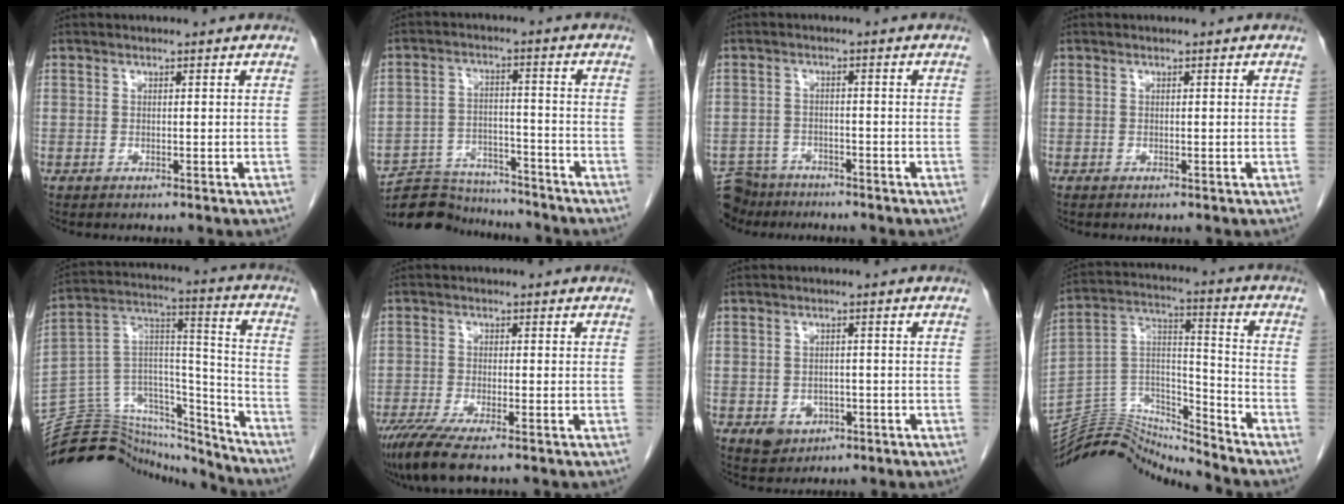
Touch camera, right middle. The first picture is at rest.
{"total": 11.8, "force": [-11.4, 2.6, 1.5], "torque": [-0.018, 0.018, -0.179]}
{"total": 6.5, "force": [-5.7, 3.2, 0.1], "torque": [-0.003, 0.003, -0.096]}
{"total": 0.0}
{"total": 25.9, "force": [-24.5, 6.4, 5.7], "torque": [-0.127, 0.044, -0.380]}
{"total": 7.0, "force": [-5.2, 0.6, 4.7], "torque": [-0.083, -0.019, -0.092]}
{"total": 3.7, "force": [-1.5, 3.0, 1.5], "torque": [-0.019, 0.003, -0.013]}
{"total": 14.6, "force": [-14.6, 0.3, -0.1], "torque": [0.002, 0.062, -0.265]}